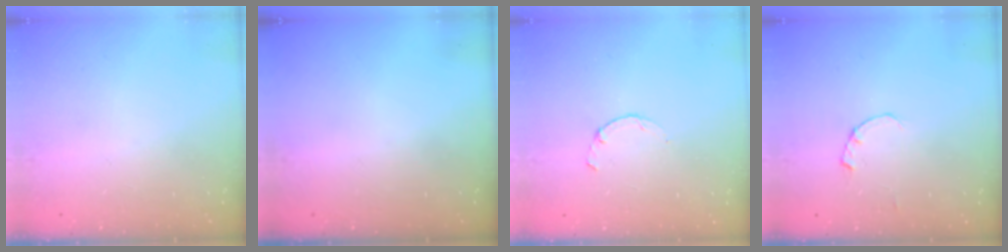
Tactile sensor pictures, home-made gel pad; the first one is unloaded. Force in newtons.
{"total": 0.0}
{"total": 1.5, "press": 1.4, "slide": 0.3}
{"total": 0.0}